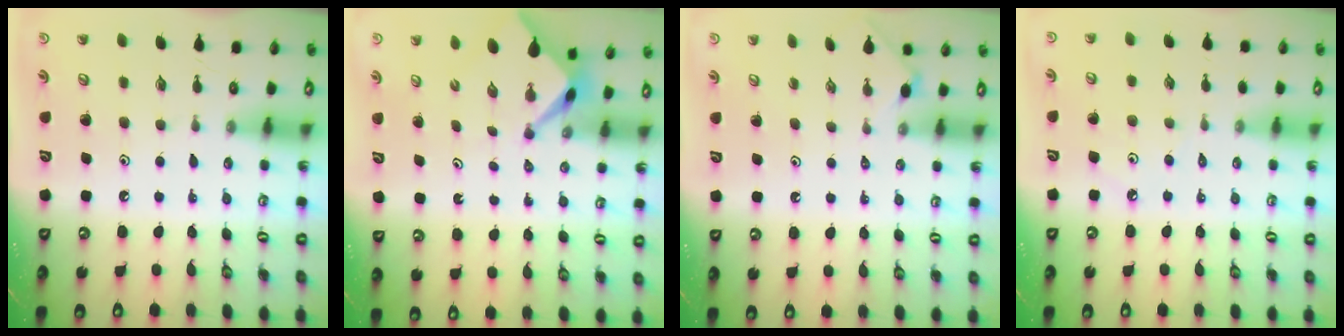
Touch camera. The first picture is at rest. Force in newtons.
{"total": 2.4, "press": 2.4, "slide": 0.2}
{"total": 1.4, "press": 1.4, "slide": 0.4}
{"total": 2.3, "press": 2.2, "slide": 0.5}